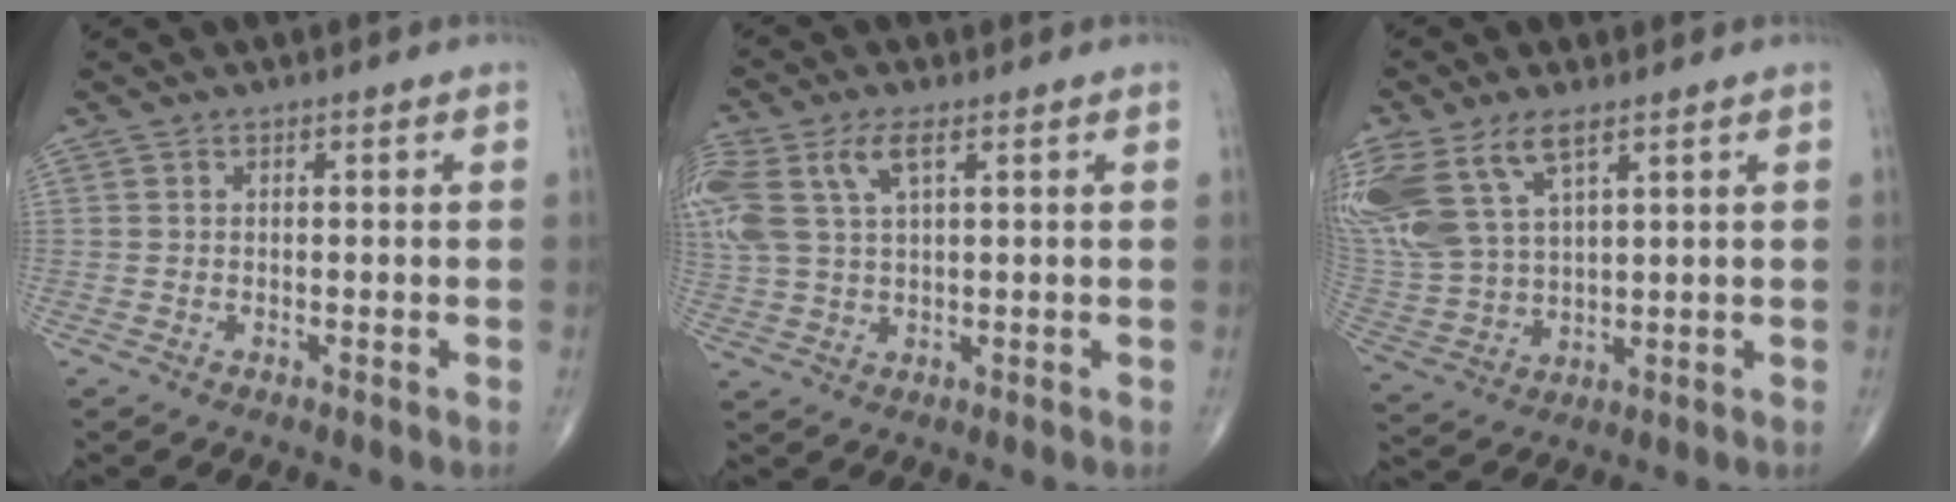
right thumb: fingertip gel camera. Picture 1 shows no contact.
{"total": 12.5, "force": [4.6, 6.1, 10.0], "torque": [-0.255, 0.011, 0.091]}
{"total": 17.7, "force": [8.9, 9.0, 12.4], "torque": [-0.301, -0.009, 0.185]}